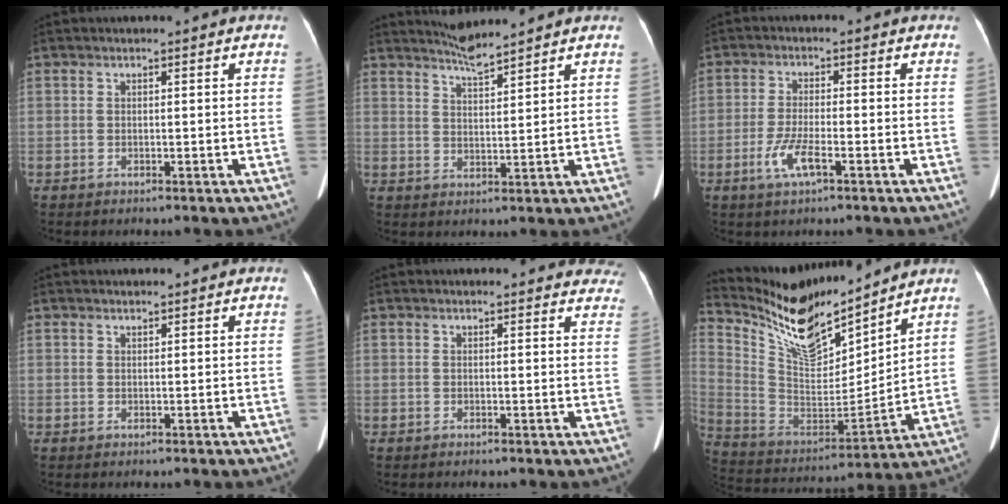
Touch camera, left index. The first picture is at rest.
{"total": 4.4, "force": [4.2, -0.5, 1.2], "torque": [-0.029, 0.000, 0.081]}
{"total": 4.7, "force": [-2.4, 0.7, 4.0], "torque": [-0.091, -0.008, -0.044]}
{"total": 0.6, "force": [0.6, 0.1, 0.1], "torque": [-0.011, 0.003, 0.014]}
{"total": 11.5, "force": [10.8, 3.0, 2.3], "torque": [0.013, -0.007, 0.093]}
{"total": 16.4, "force": [14.4, 3.2, 7.1], "torque": [-0.148, -0.010, 0.278]}